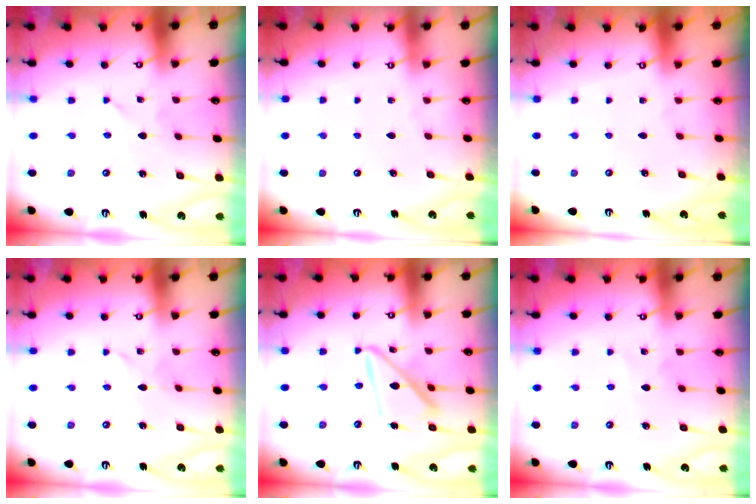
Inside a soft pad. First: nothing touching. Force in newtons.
{"total": 0.0}
{"total": 0.0}
{"total": 1.6, "press": 1.6, "slide": 0.2}
{"total": 14.4, "press": 14.3, "slide": 1.5}
{"total": 3.1, "press": 3.1, "slide": 0.4}